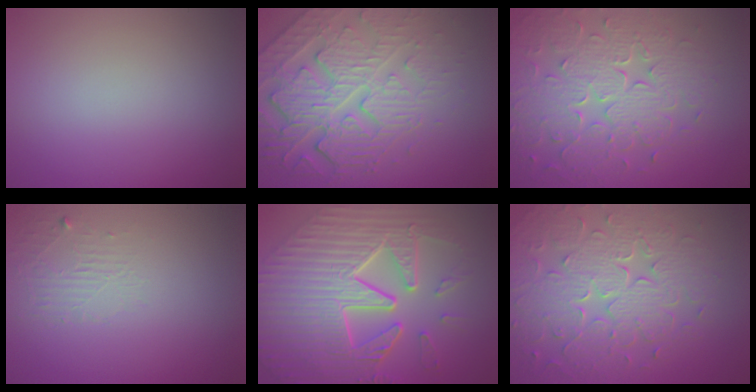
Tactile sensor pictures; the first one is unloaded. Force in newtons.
{"total": 6.6, "press": 5.4, "slide": 3.9}
{"total": 8.0, "press": 5.8, "slide": 5.5}
{"total": 1.4, "press": 0.1, "slide": 1.4}
{"total": 11.1, "press": 7.5, "slide": 8.1}
{"total": 8.3, "press": 5.9, "slide": 5.8}